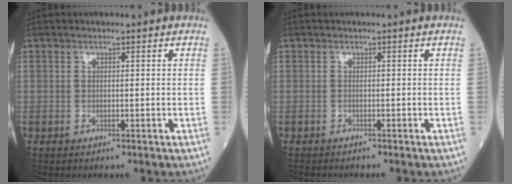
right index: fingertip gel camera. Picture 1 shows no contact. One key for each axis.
{"total": 1.7, "fx": -1.6, "fy": 0.1, "fz": 0.5, "tx": -0.008, "ty": -0.003, "tz": -0.021}